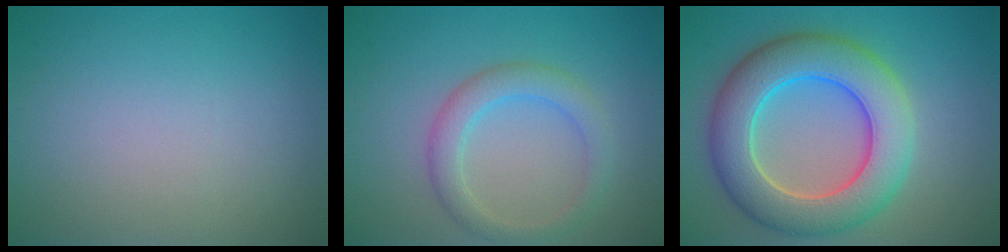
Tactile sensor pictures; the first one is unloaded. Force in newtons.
{"total": 3.1, "press": 3.1, "slide": 0.1}
{"total": 9.1, "press": 9.1, "slide": 0.5}